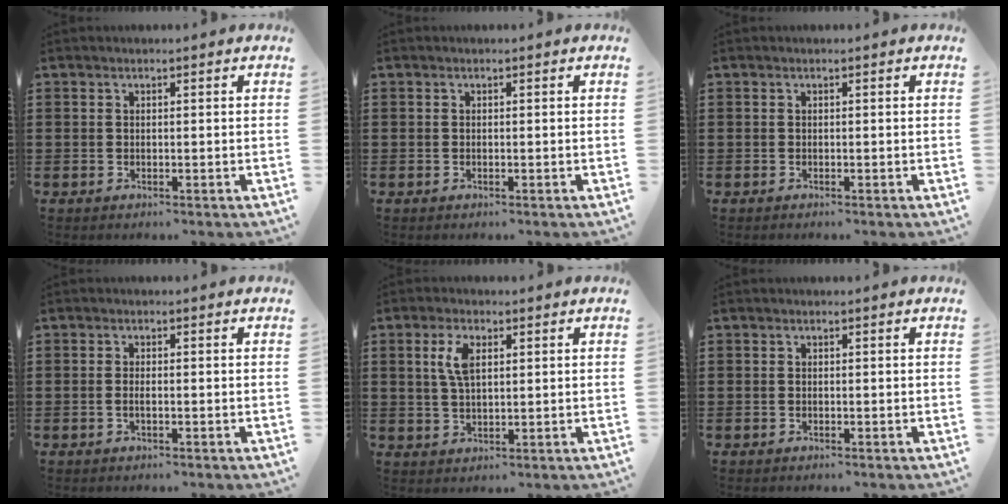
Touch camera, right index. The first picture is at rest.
{"total": 0.0}
{"total": 0.0}
{"total": 1.1, "force": [-0.3, 0.1, 1.1], "torque": [-0.023, -0.006, -0.004]}
{"total": 4.8, "force": [1.5, 2.1, 4.1], "torque": [-0.089, 0.010, 0.024]}
{"total": 0.0}